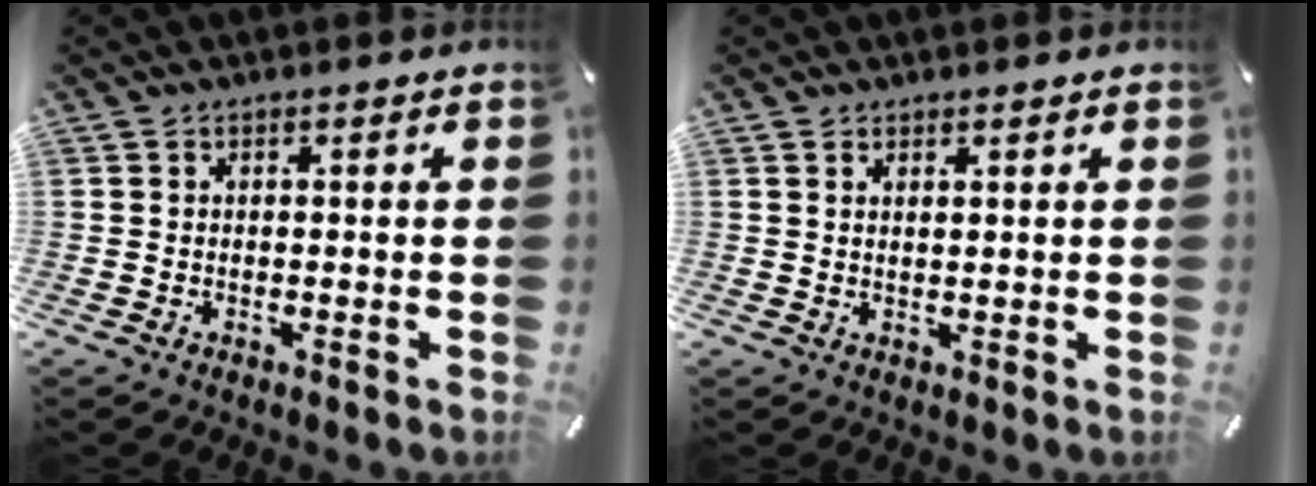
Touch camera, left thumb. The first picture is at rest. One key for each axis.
{"total": 1.2, "fx": 1.0, "fy": 0.0, "fz": 0.6, "tx": -0.011, "ty": -0.003, "tz": 0.019}